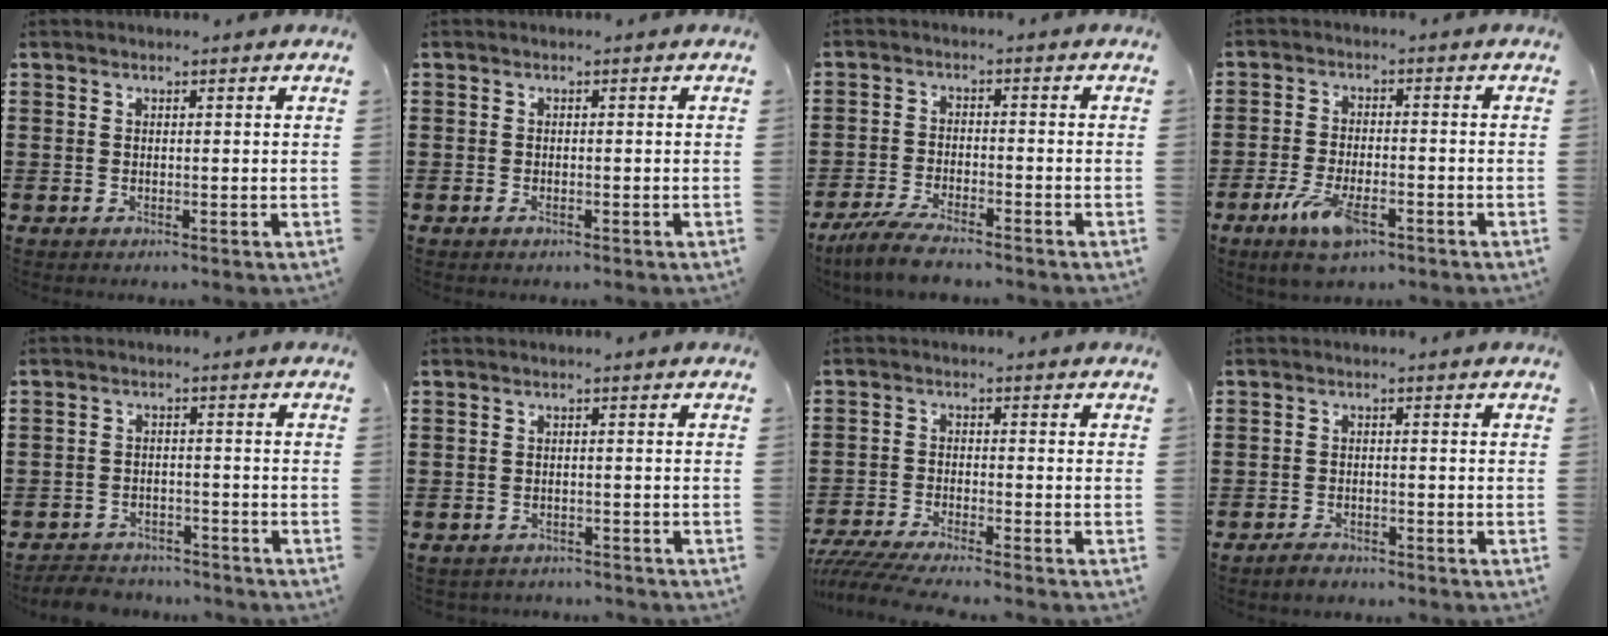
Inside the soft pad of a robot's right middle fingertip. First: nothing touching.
{"total": 0.6, "force": [-0.3, 0.2, 0.5], "torque": [-0.011, -0.004, -0.005]}
{"total": 5.0, "force": [-4.5, 0.5, 2.2], "torque": [-0.058, -0.009, -0.091]}
{"total": 7.2, "force": [-3.7, 2.7, 5.5], "torque": [-0.119, -0.009, -0.067]}
{"total": 3.5, "force": [-3.4, 0.7, -0.1], "torque": [-0.005, 0.000, -0.072]}
{"total": 1.5, "force": [-1.4, 0.2, -0.2], "torque": [-0.003, -0.001, -0.033]}
{"total": 4.4, "force": [-4.2, 0.0, 1.6], "torque": [-0.048, -0.016, -0.086]}
{"total": 1.9, "force": [-1.8, 0.6, 0.3], "torque": [-0.012, 0.001, -0.036]}